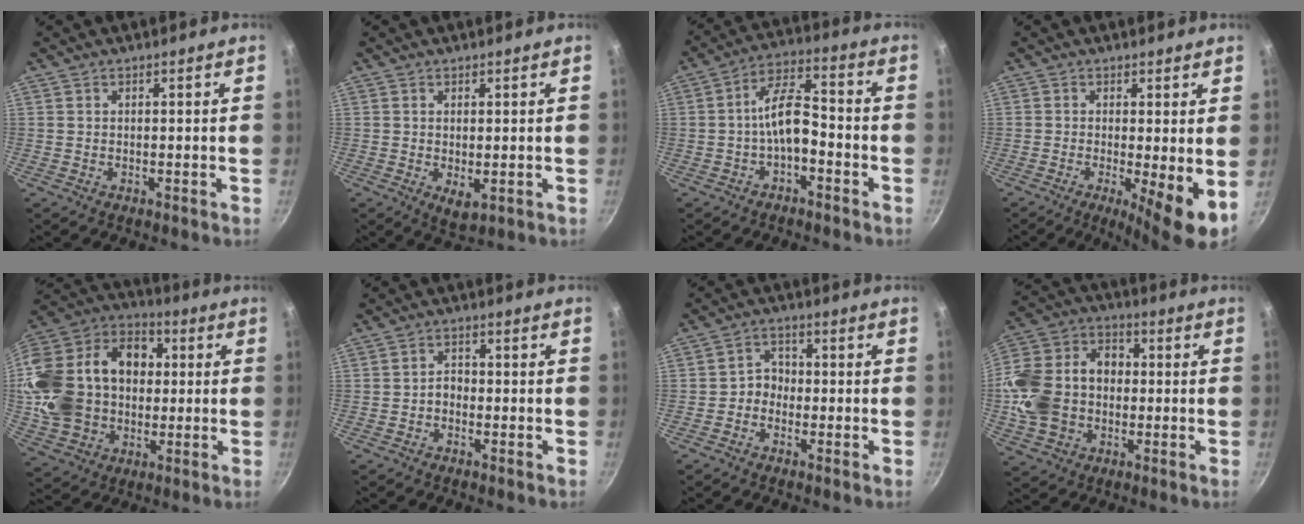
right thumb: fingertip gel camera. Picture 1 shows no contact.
{"total": 3.5, "force": [-0.2, 1.7, 3.0], "torque": [-0.048, -0.014, 0.001]}
{"total": 8.2, "force": [-2.7, 3.8, 6.7], "torque": [-0.106, 0.045, -0.052]}
{"total": 7.4, "force": [-0.8, 1.4, 7.2], "torque": [-0.105, -0.014, -0.010]}
{"total": 26.6, "force": [1.3, 20.4, 17.0], "torque": [-0.322, 0.051, 0.029]}
{"total": 2.2, "force": [-1.0, 1.6, 1.2], "torque": [-0.012, 0.019, -0.021]}
{"total": 3.5, "force": [-1.2, 2.9, 1.4], "torque": [0.000, 0.022, -0.030]}
{"total": 14.1, "force": [-1.0, 11.1, 8.7], "torque": [-0.165, 0.024, -0.027]}